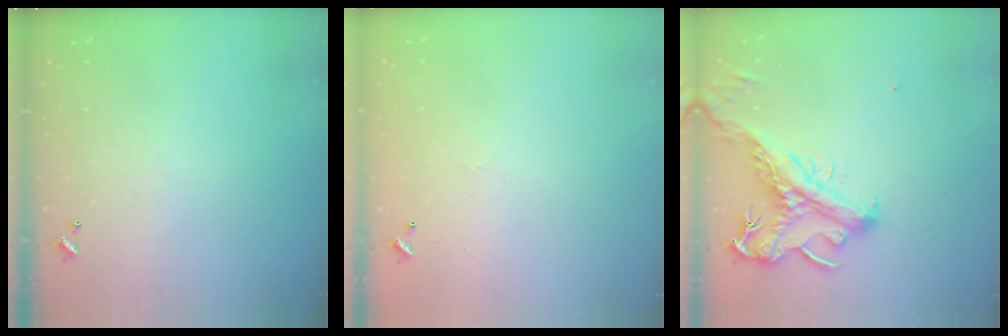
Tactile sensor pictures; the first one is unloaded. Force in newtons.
{"total": 7.7, "press": 7.7, "slide": 0.5}
{"total": 2.6, "press": 2.2, "slide": 1.4}